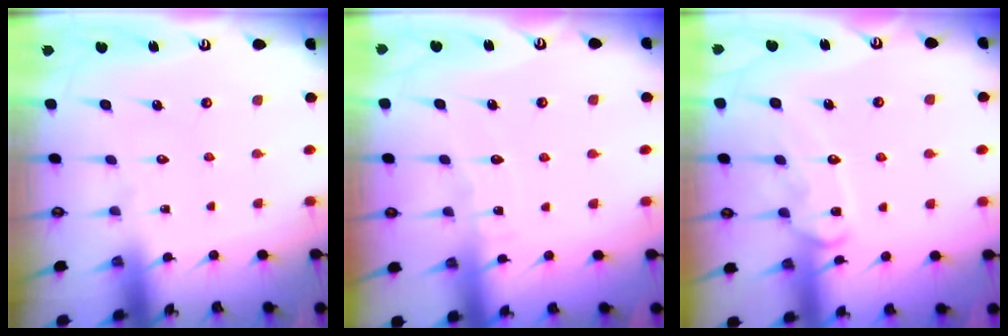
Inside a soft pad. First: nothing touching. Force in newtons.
{"total": 3.1, "press": 3.1, "slide": 0.3}
{"total": 12.3, "press": 12.3, "slide": 0.9}